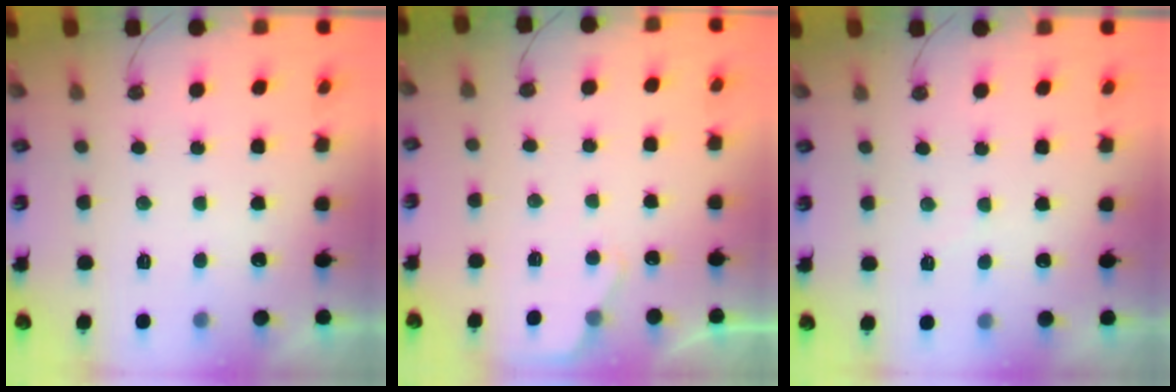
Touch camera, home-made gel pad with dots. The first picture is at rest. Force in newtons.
{"total": 3.2, "press": 3.2, "slide": 0.5}
{"total": 3.9, "press": 3.9, "slide": 0.6}